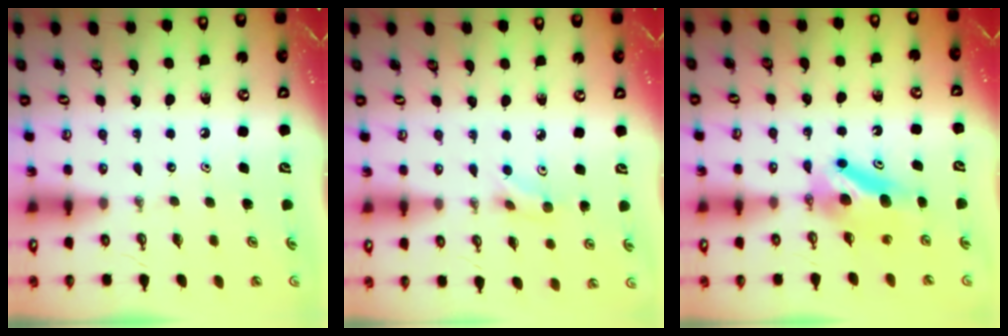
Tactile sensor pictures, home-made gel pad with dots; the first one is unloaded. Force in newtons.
{"total": 4.6, "press": 4.5, "slide": 0.9}
{"total": 7.6, "press": 7.1, "slide": 2.6}